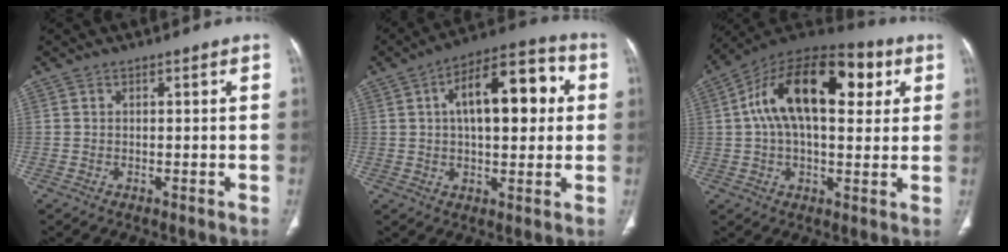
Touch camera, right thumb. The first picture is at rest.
{"total": 16.4, "force": [3.3, 7.7, 14.0], "torque": [-0.183, 0.026, 0.043]}
{"total": 22.5, "force": [5.9, 11.6, 18.3], "torque": [-0.289, 0.028, 0.083]}